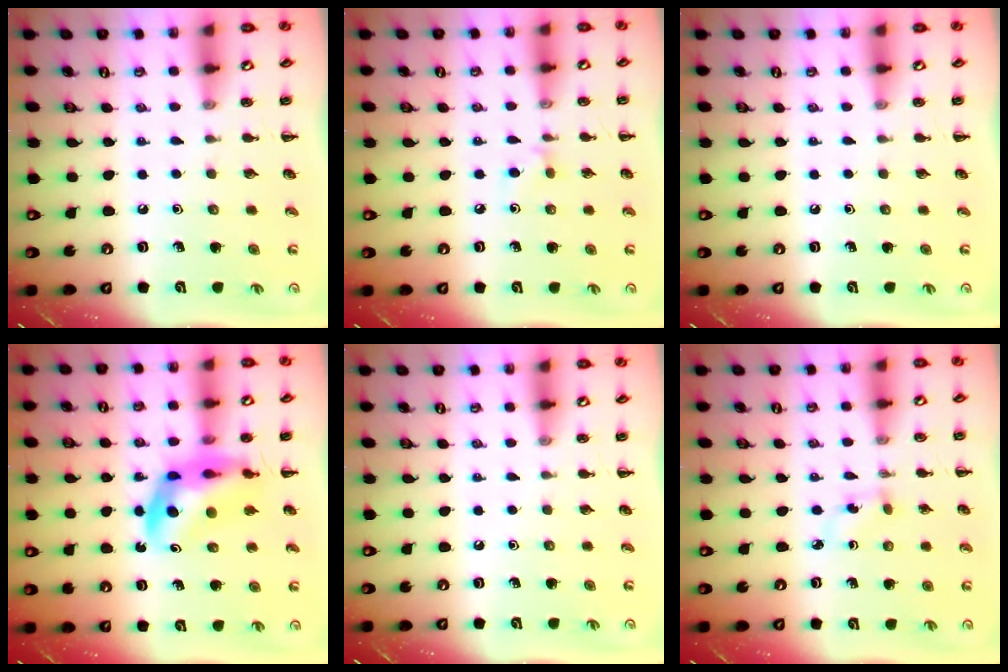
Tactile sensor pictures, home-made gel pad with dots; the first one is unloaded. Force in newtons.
{"total": 4.9, "press": 4.5, "slide": 1.8}
{"total": 0.0}
{"total": 12.4, "press": 11.9, "slide": 3.4}
{"total": 0.0}
{"total": 3.3, "press": 3.0, "slide": 1.4}